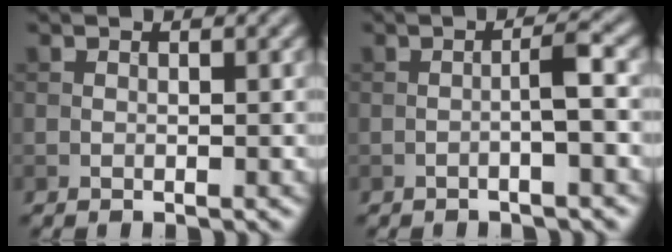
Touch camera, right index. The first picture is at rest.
{"total": 2.3, "force": [-0.8, 0.2, 2.2], "torque": [-0.035, 0.011, -0.020]}